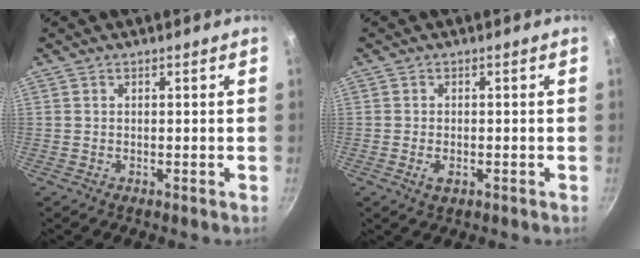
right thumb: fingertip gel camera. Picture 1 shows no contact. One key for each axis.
{"total": 2.6, "fx": -0.9, "fy": 1.4, "fz": 1.9, "tx": -0.037, "ty": 0.002, "tz": -0.017}